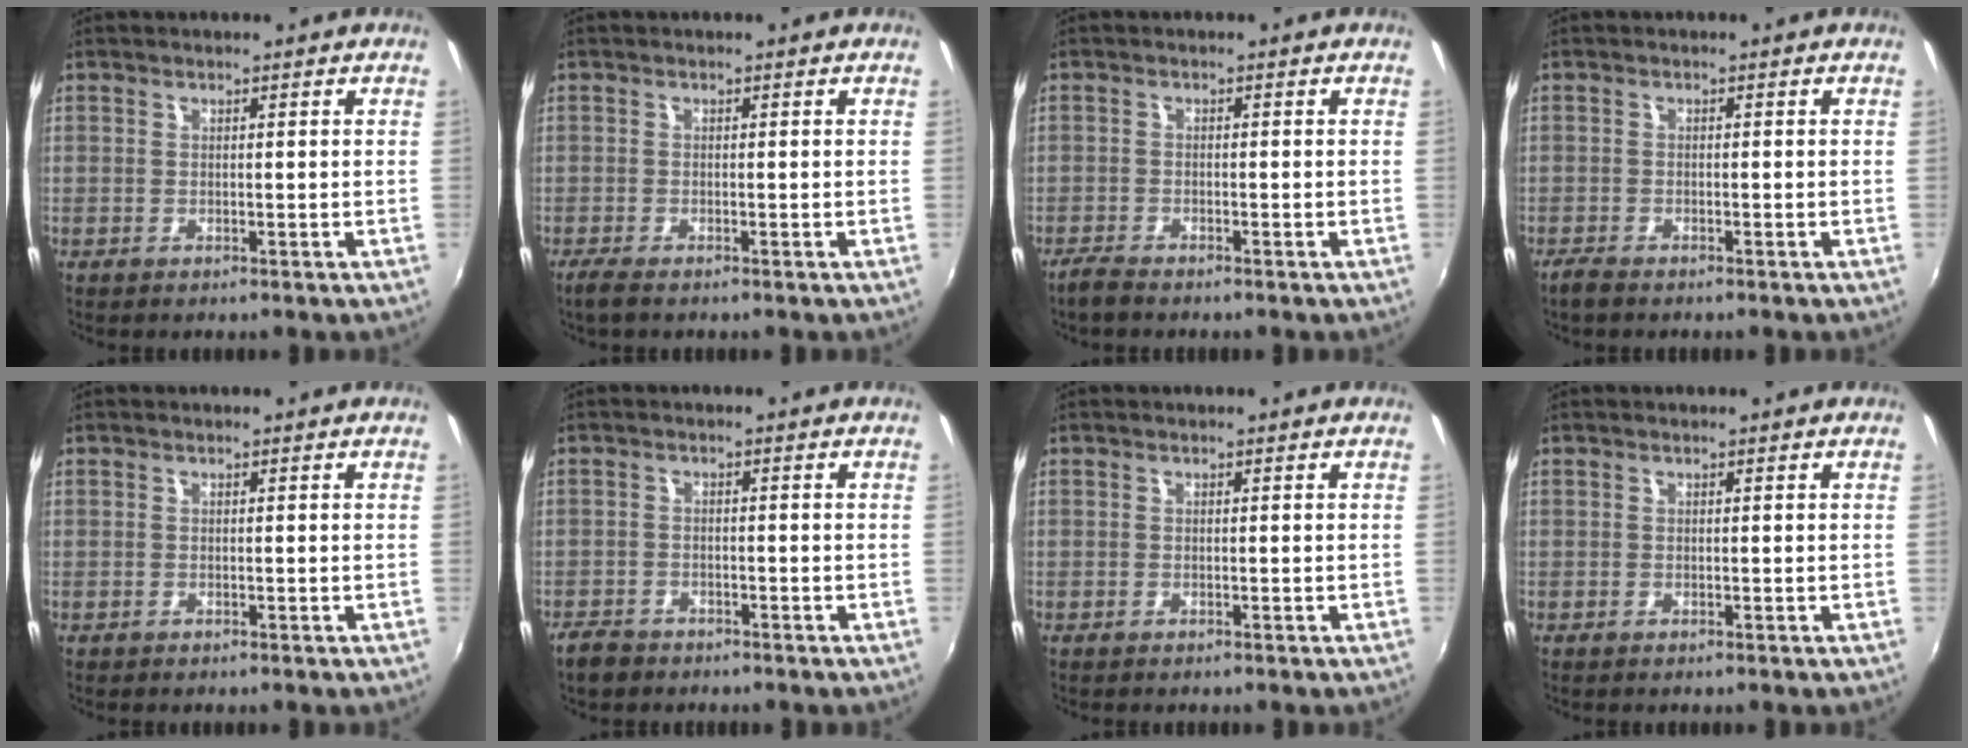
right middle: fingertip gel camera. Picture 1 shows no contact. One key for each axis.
{"total": 2.2, "fx": -1.7, "fy": 0.3, "fz": 1.4, "tx": -0.034, "ty": -0.007, "tz": -0.032}
{"total": 2.5, "fx": -2.3, "fy": 0.3, "fz": 1.0, "tx": -0.033, "ty": -0.006, "tz": -0.046}
{"total": 2.0, "fx": -1.7, "fy": 0.5, "fz": 0.9, "tx": -0.026, "ty": -0.004, "tz": -0.034}
{"total": 0.0}
{"total": 4.1, "fx": -3.3, "fy": 2.2, "fz": 1.2, "tx": -0.041, "ty": -0.001, "tz": -0.059}
{"total": 0.0}
{"total": 0.0}